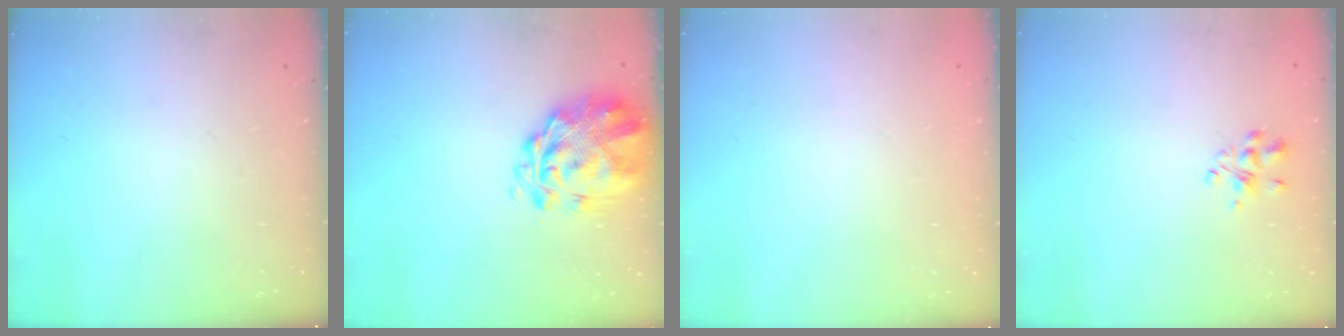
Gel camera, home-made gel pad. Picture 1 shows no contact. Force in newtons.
{"total": 3.3, "press": 2.9, "slide": 1.5}
{"total": 1.8, "press": 1.8, "slide": 0.2}
{"total": 3.3, "press": 3.2, "slide": 0.8}